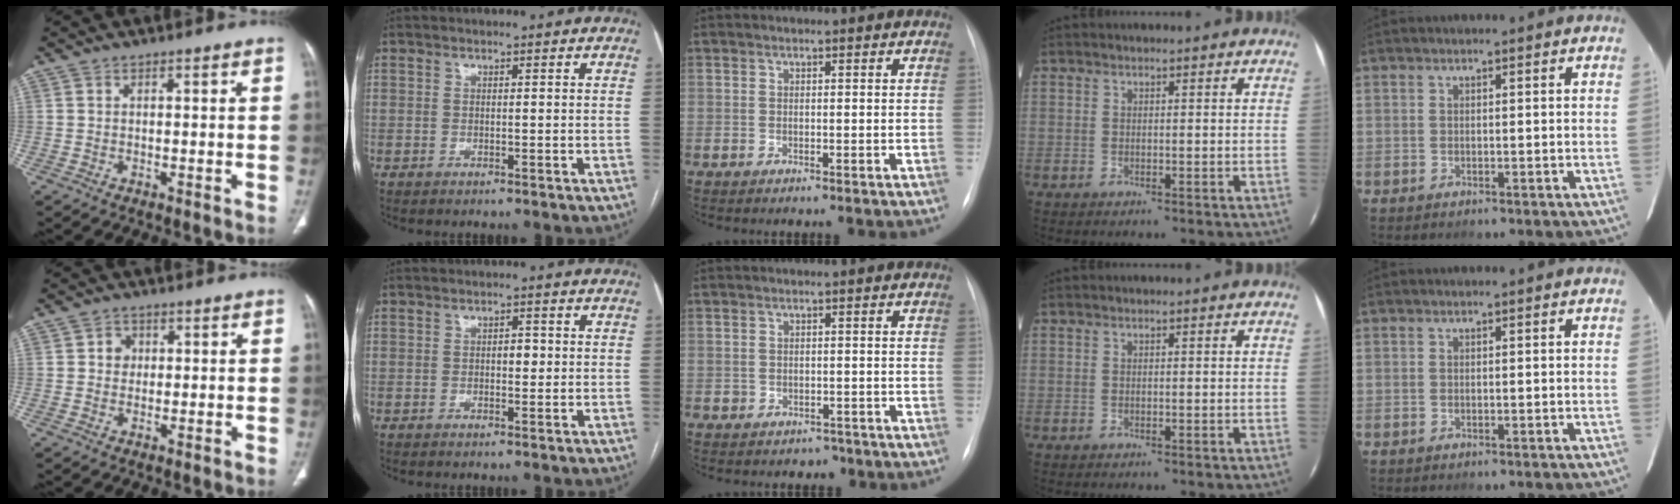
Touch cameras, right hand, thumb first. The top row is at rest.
{"thumb": {"total": 2.6, "force": [0.5, 2.3, 1.0], "torque": [0.000, 0.003, 0.005]}, "index": {"total": 1.7, "force": [0.0, 0.9, 1.5], "torque": [-0.021, 0.002, -0.001]}, "middle": {"total": 2.3, "force": [-1.4, 1.7, -0.1], "torque": [0.000, 0.014, -0.019]}}